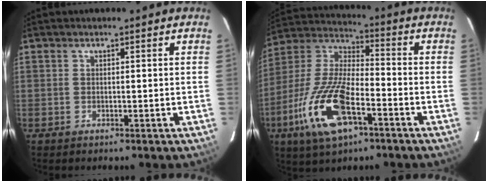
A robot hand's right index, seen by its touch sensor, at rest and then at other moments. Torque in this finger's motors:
{"motor_torque": [1.19, -0.96, 0.43, 0.21]}